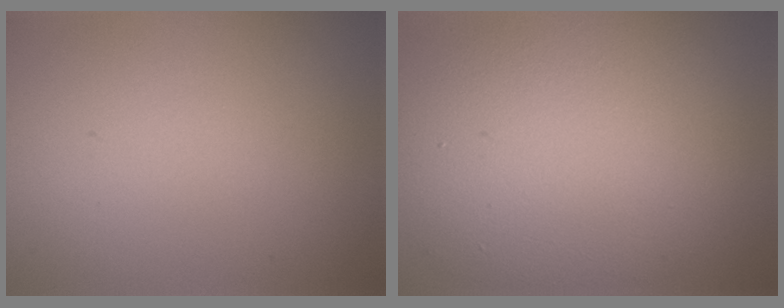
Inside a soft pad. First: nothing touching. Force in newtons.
{"total": 12.3, "press": 12.3, "slide": 0.7}